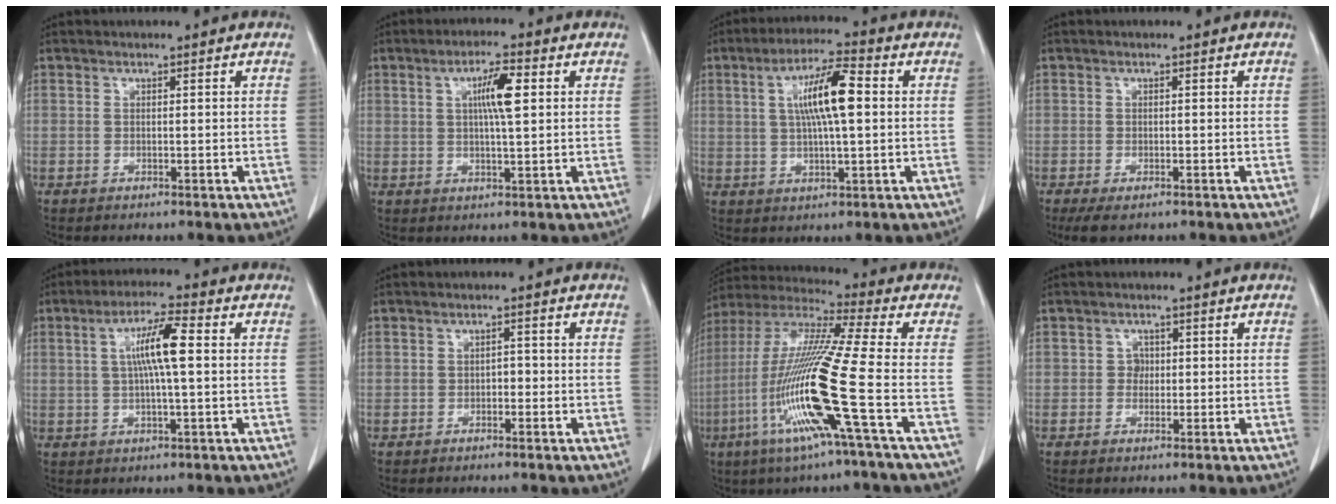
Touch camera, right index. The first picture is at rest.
{"total": 5.2, "force": [1.4, 0.6, 4.9], "torque": [-0.088, 0.002, 0.024]}
{"total": 9.5, "force": [1.6, 1.4, 9.3], "torque": [-0.171, 0.012, 0.027]}
{"total": 3.0, "force": [-2.0, 1.1, 2.0], "torque": [-0.040, -0.009, -0.029]}
{"total": 7.5, "force": [1.1, 0.5, 7.4], "torque": [-0.137, 0.008, 0.016]}
{"total": 1.3, "force": [-0.4, 0.7, 0.9], "torque": [-0.011, 0.004, -0.007]}
{"total": 18.7, "force": [-5.8, -1.3, 17.7], "torque": [-0.374, -0.024, -0.126]}
{"total": 1.5, "force": [0.1, 1.3, 0.6], "torque": [-0.007, 0.003, -0.001]}